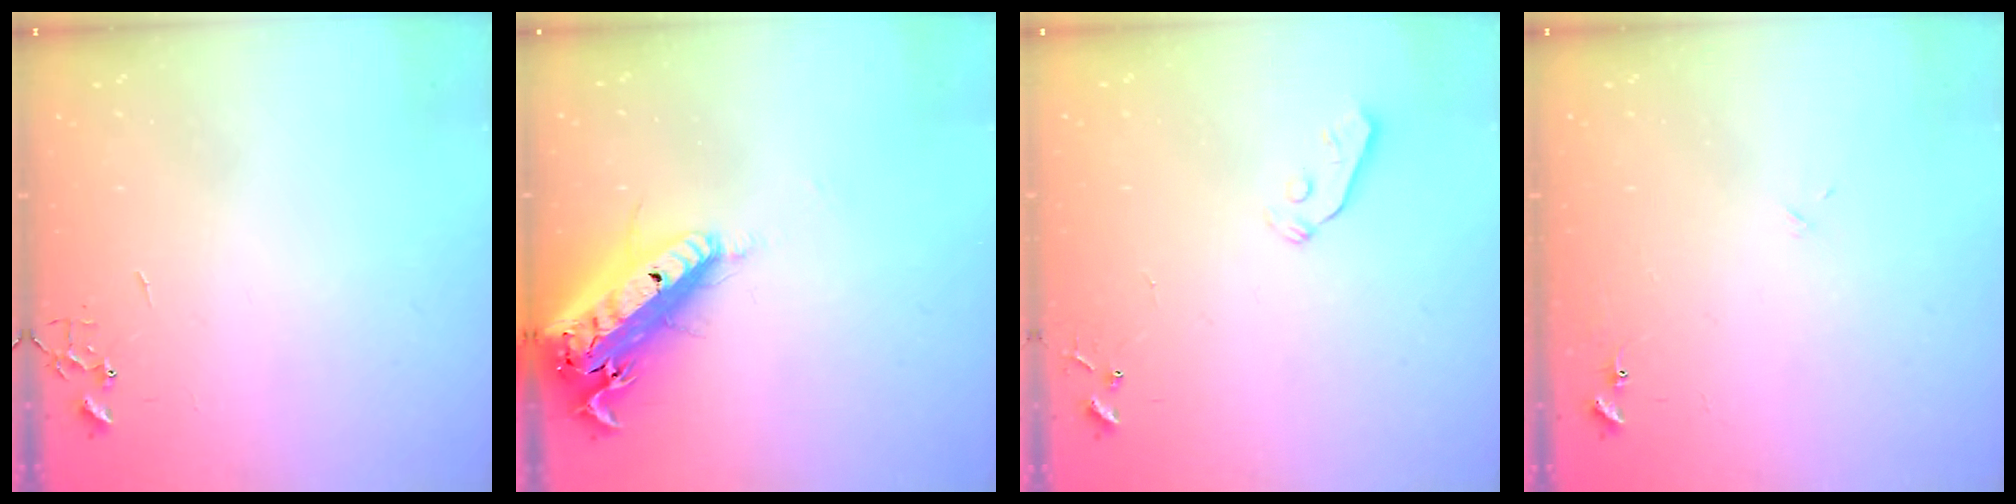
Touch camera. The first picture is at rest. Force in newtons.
{"total": 21.6, "press": 21.0, "slide": 5.0}
{"total": 3.6, "press": 3.5, "slide": 0.7}
{"total": 7.8, "press": 7.8, "slide": 0.6}